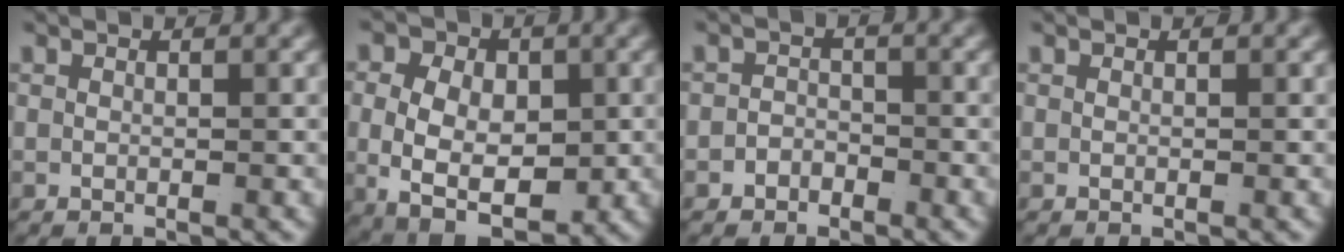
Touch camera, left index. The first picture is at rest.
{"total": 11.1, "force": [-3.4, 8.3, 6.5], "torque": [-0.131, -0.052, -0.040]}
{"total": 2.1, "force": [-1.7, 1.1, -0.2], "torque": [0.013, -0.008, -0.030]}
{"total": 0.0}